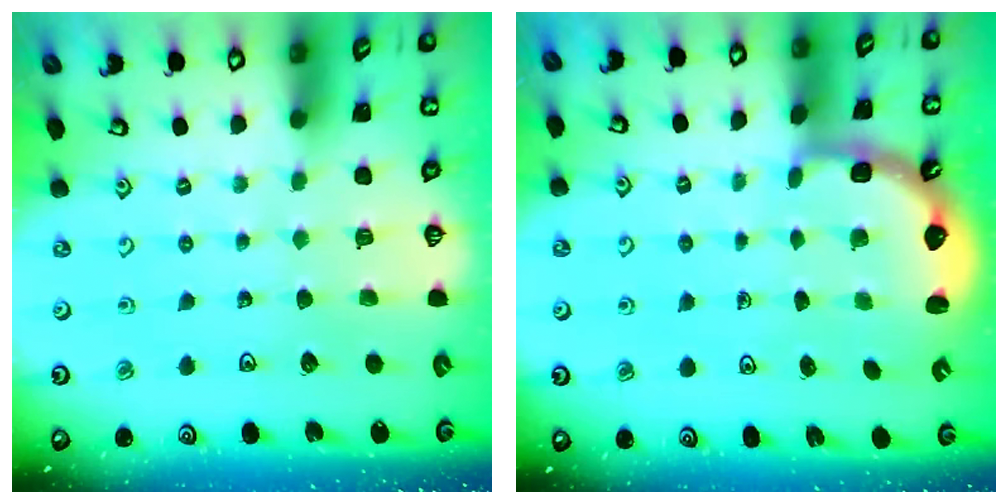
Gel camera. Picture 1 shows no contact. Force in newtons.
{"total": 2.6, "press": 2.2, "slide": 1.3}